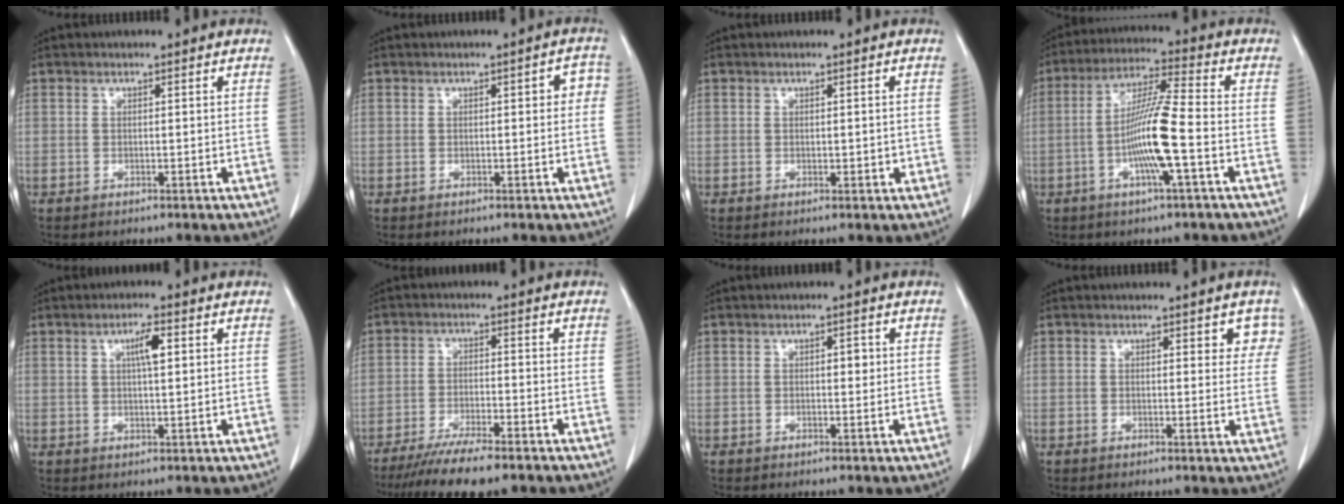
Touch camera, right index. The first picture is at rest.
{"total": 2.5, "force": [0.3, 1.1, 2.3], "torque": [-0.017, 0.014, 0.000]}
{"total": 1.4, "force": [0.0, 0.8, 1.2], "torque": [-0.014, -0.001, 0.005]}
{"total": 10.6, "force": [-2.7, -0.1, 10.2], "torque": [-0.198, 0.001, -0.055]}
{"total": 3.6, "force": [1.2, 0.5, 3.3], "torque": [-0.057, 0.002, 0.019]}
{"total": 8.9, "force": [-7.2, 0.7, 5.1], "torque": [-0.081, -0.021, -0.119]}
{"total": 1.4, "force": [0.1, 0.7, 1.2], "torque": [-0.015, 0.003, 0.000]}
{"total": 3.5, "force": [1.9, 1.9, 2.2], "torque": [-0.002, -0.001, 0.014]}